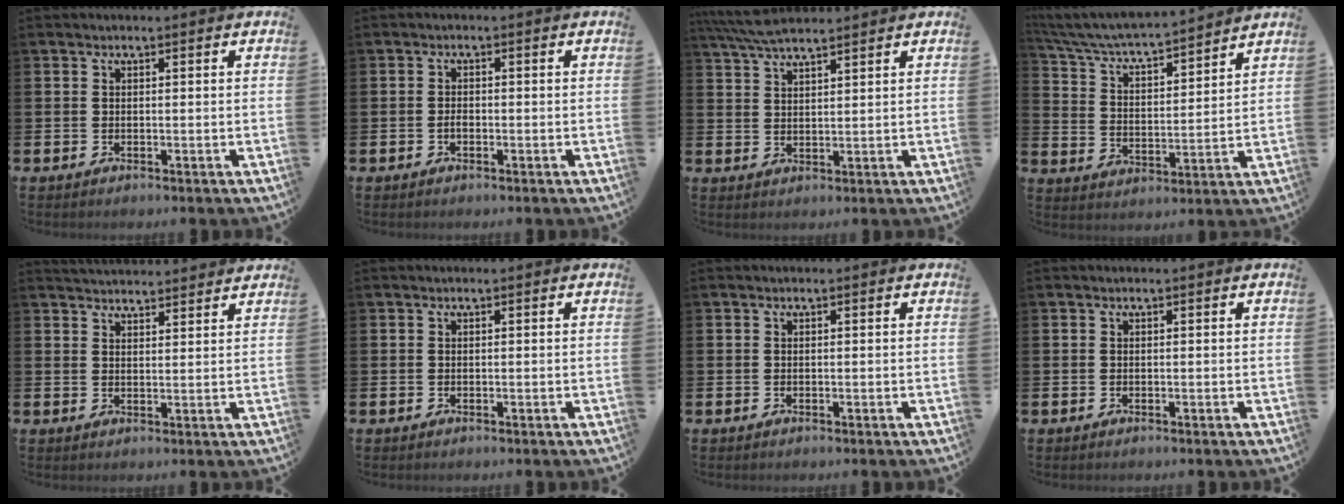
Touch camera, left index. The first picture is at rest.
{"total": 1.2, "force": [-0.5, 0.7, 0.8], "torque": [-0.007, -0.002, -0.011]}
{"total": 5.0, "force": [4.6, 0.6, 1.9], "torque": [-0.040, -0.015, 0.082]}
{"total": 5.7, "force": [5.5, 0.5, 1.7], "torque": [-0.057, -0.049, 0.086]}
{"total": 3.4, "force": [3.4, 0.3, 0.0], "torque": [0.001, -0.020, 0.061]}
{"total": 0.0}
{"total": 0.0}
{"total": 0.0}